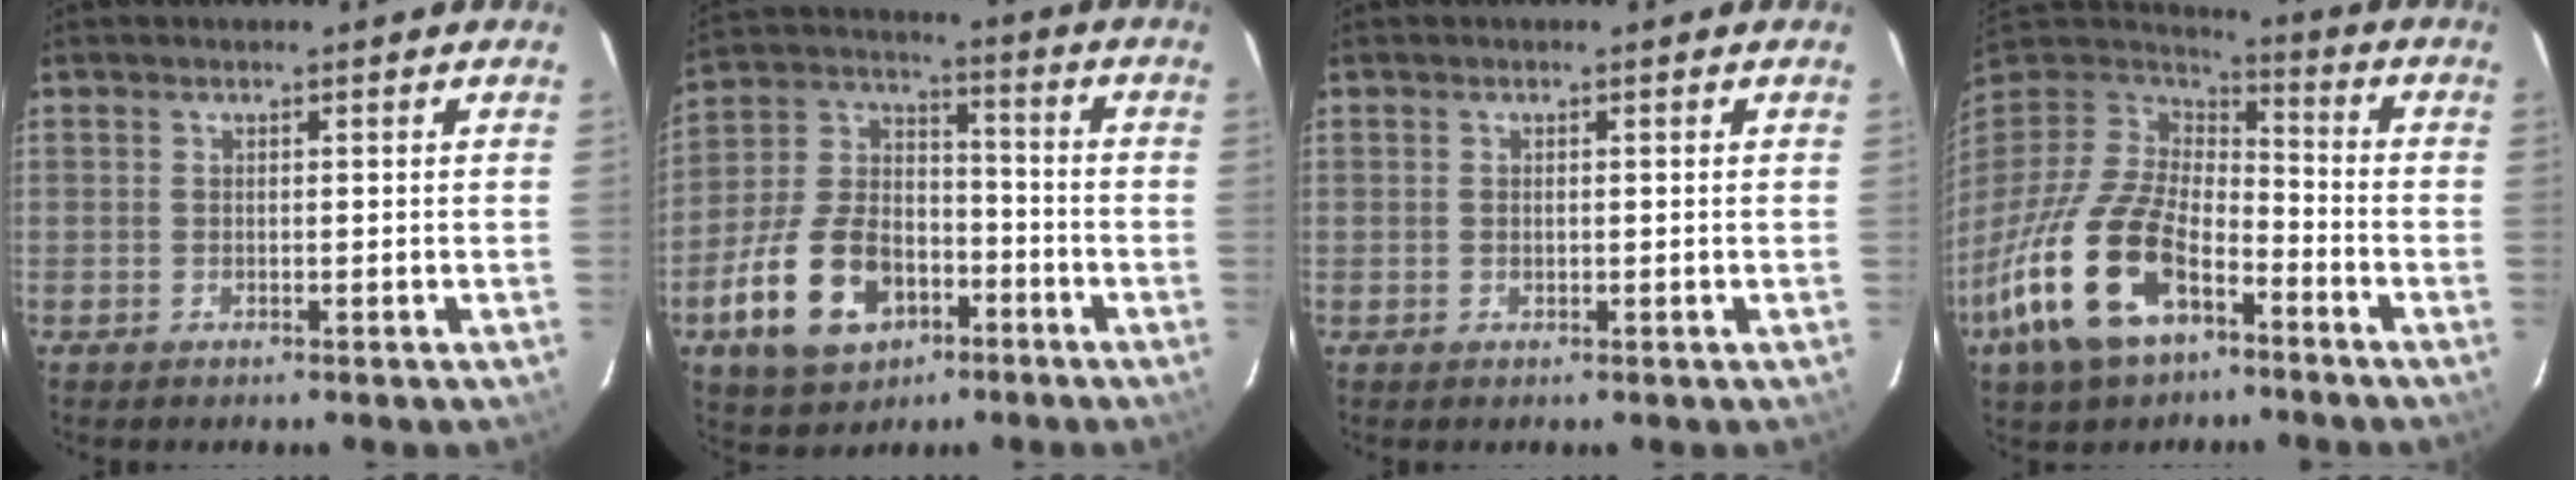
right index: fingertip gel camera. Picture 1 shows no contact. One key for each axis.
{"total": 17.0, "fx": -7.8, "fy": 10.7, "fz": 10.7, "tx": -0.241, "ty": 0.016, "tz": -0.126}
{"total": 0.5, "fx": 0.0, "fy": 0.4, "fz": 0.3, "tx": -0.005, "ty": 0.002, "tz": 0.001}
{"total": 22.0, "fx": -11.5, "fy": 11.7, "fz": 14.6, "tx": -0.327, "ty": -0.028, "tz": -0.210}